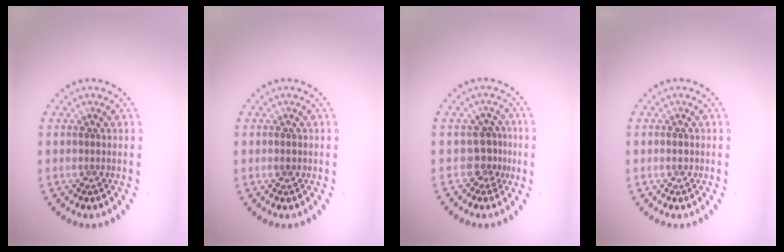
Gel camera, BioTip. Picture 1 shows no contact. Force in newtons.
{"total": 0.8, "press": 0.8, "slide": 0.1}
{"total": 2.1, "press": 1.3, "slide": 1.6}
{"total": 0.7, "press": 0.7, "slide": 0.1}